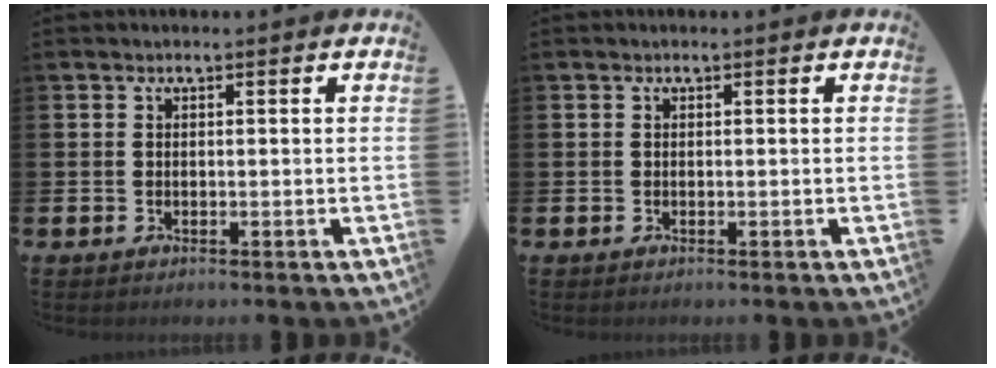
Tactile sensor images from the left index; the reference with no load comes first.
{"total": 0.0}